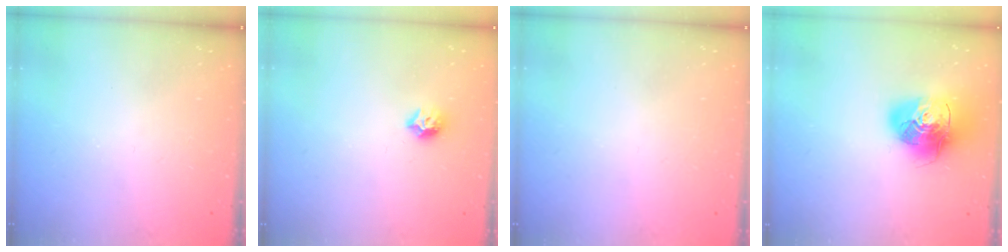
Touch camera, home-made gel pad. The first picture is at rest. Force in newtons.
{"total": 7.5, "press": 7.5, "slide": 0.6}
{"total": 0.7, "press": 0.7, "slide": 0.3}
{"total": 15.9, "press": 15.8, "slide": 2.3}